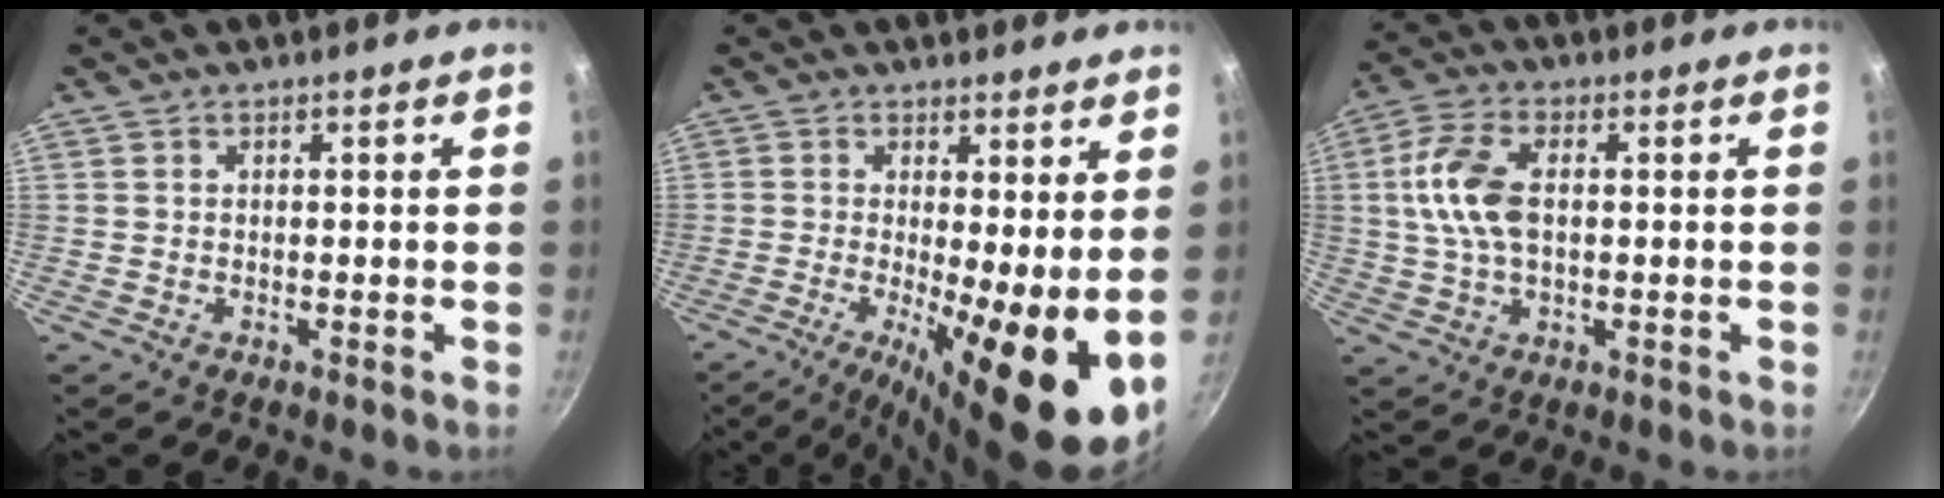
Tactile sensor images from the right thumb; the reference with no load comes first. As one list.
[{"total": 12.7, "force": [-1.3, 2.9, 12.3], "torque": [-0.184, -0.013, -0.023]}, {"total": 1.6, "force": [-1.5, 0.1, 0.4], "torque": [-0.028, 0.020, -0.038]}]